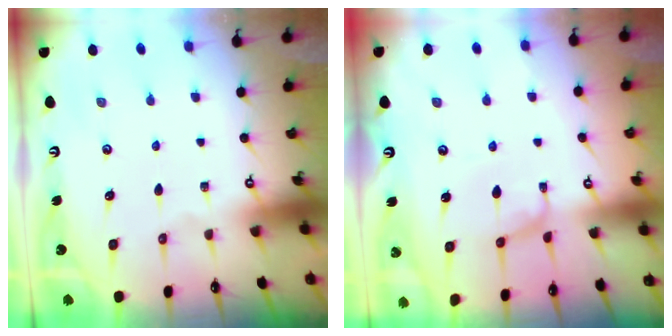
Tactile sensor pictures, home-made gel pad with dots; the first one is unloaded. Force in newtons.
{"total": 0.0}